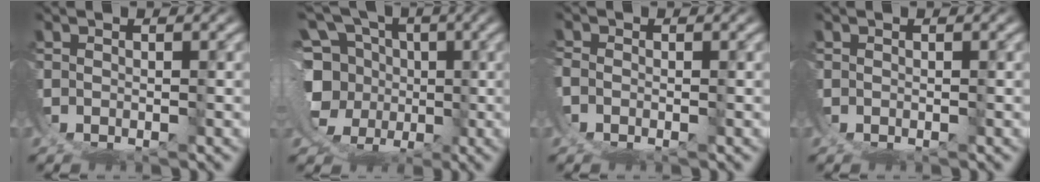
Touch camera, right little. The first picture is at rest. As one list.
[{"total": 13.8, "force": [1.0, 11.1, 8.1], "torque": [-0.149, -0.036, 0.016]}, {"total": 1.2, "force": [-0.4, 1.1, 0.4], "torque": [-0.012, -0.003, -0.010]}, {"total": 0.0}]